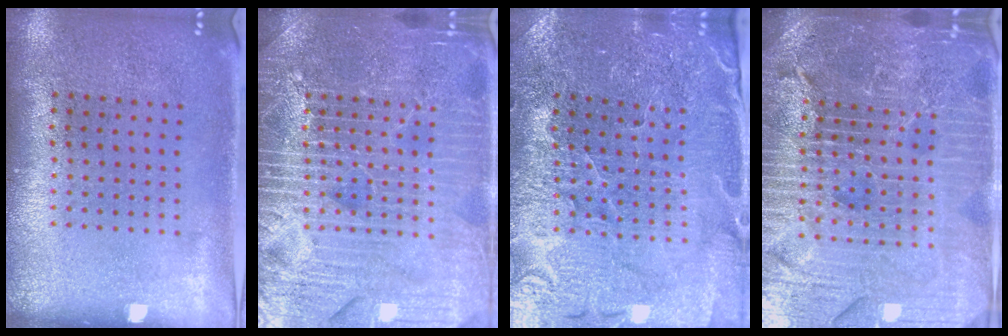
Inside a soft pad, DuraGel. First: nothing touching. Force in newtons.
{"total": 7.2, "press": 7.1, "slide": 0.9}
{"total": 3.4, "press": 3.4, "slide": 0.3}
{"total": 5.8, "press": 5.1, "slide": 2.6}